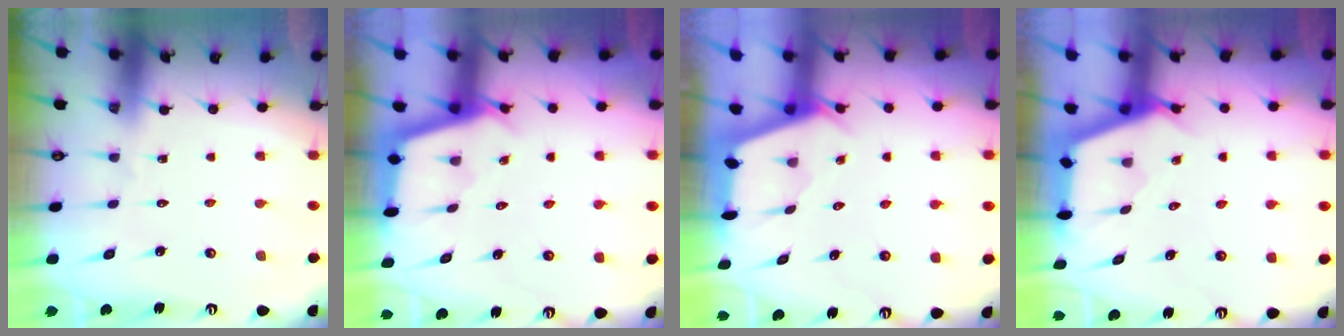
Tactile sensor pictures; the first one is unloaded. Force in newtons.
{"total": 2.9, "press": 2.9, "slide": 0.3}
{"total": 2.4, "press": 2.4, "slide": 0.3}
{"total": 2.7, "press": 2.7, "slide": 0.4}